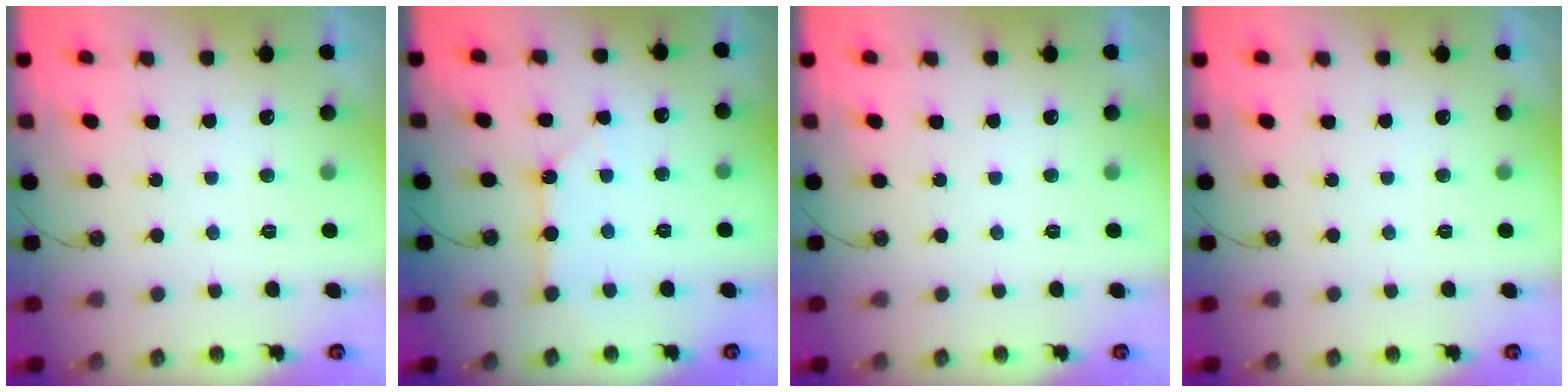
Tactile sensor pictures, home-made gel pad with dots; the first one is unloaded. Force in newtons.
{"total": 2.7, "press": 2.6, "slide": 0.3}
{"total": 0.0}
{"total": 0.0}